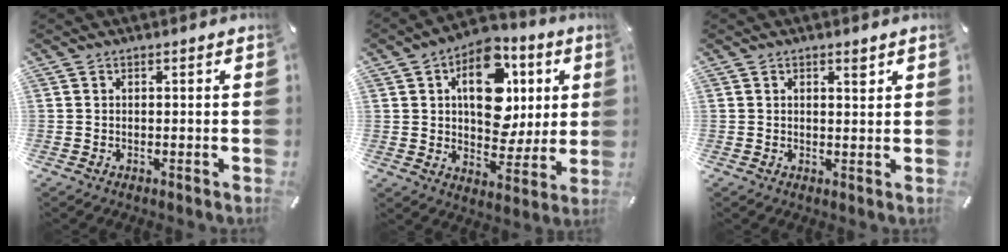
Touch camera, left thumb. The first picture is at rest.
{"total": 17.0, "force": [4.7, 11.7, 11.3], "torque": [-0.144, -0.017, 0.084]}
{"total": 1.9, "force": [1.1, 0.8, 1.3], "torque": [-0.020, -0.003, 0.018]}